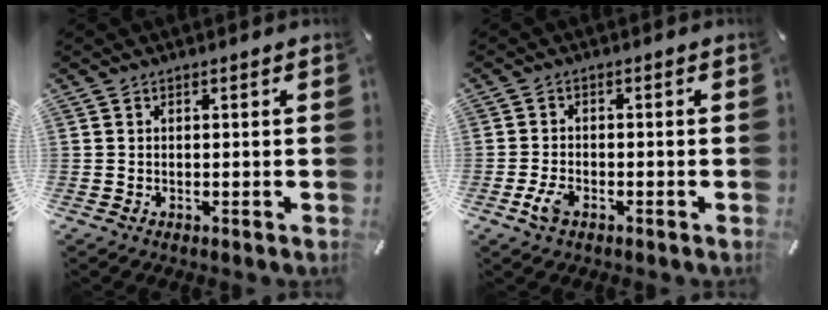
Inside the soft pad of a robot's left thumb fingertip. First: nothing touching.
{"total": 3.8, "force": [-1.8, 2.2, 2.5], "torque": [-0.061, 0.000, -0.035]}